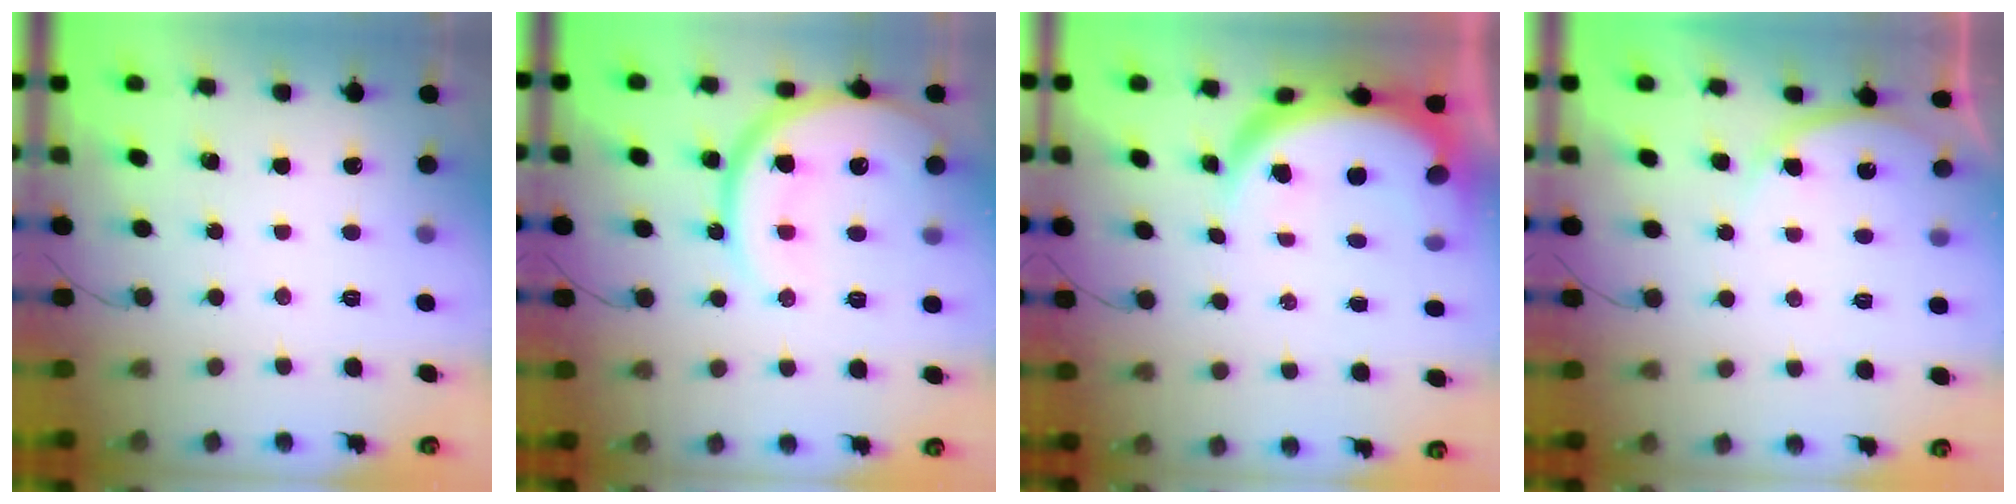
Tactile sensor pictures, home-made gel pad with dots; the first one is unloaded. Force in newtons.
{"total": 14.7, "press": 14.6, "slide": 1.4}
{"total": 10.0, "press": 9.9, "slide": 1.0}
{"total": 6.3, "press": 6.3, "slide": 0.3}